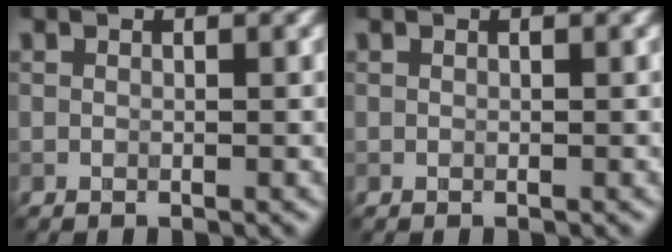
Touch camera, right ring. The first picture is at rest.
{"total": 0.0}